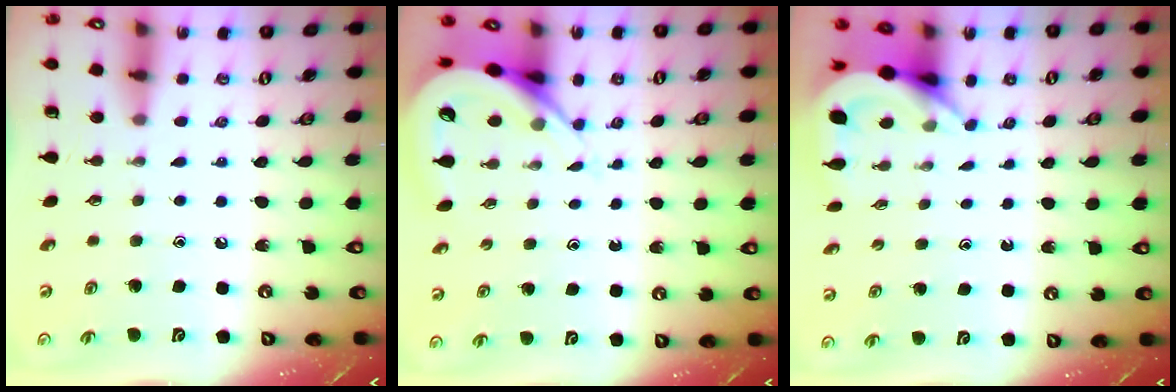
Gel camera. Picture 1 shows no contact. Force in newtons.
{"total": 6.3, "press": 6.3, "slide": 0.6}
{"total": 4.4, "press": 4.4, "slide": 0.2}